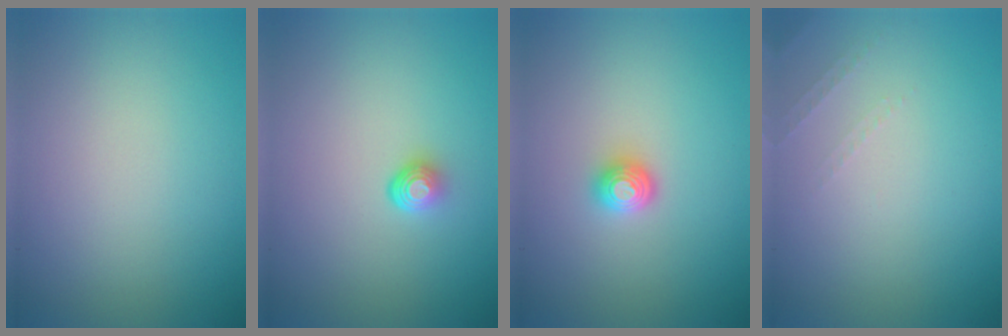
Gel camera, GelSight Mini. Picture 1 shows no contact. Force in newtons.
{"total": 1.7, "press": 1.1, "slide": 1.3}
{"total": 1.5, "press": 1.3, "slide": 0.8}
{"total": 0.9, "press": 0.9, "slide": 0.3}